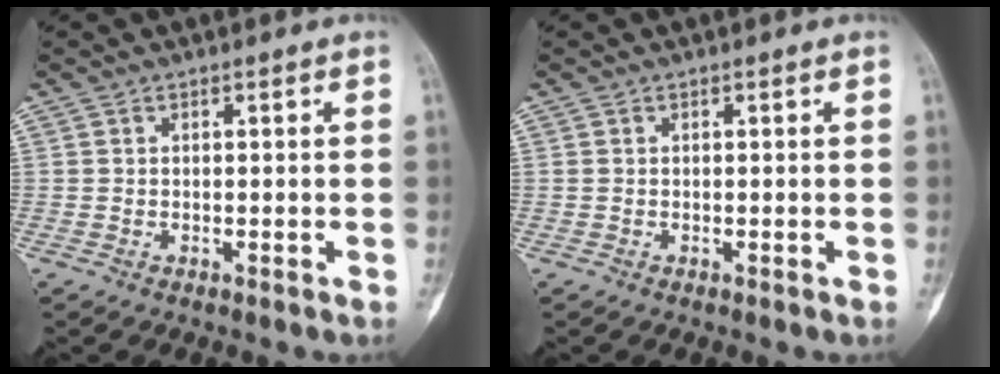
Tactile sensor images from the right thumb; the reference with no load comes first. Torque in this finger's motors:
{"motor_torque": [0.03, -0.02, 0.20, 0.20, 0.06]}